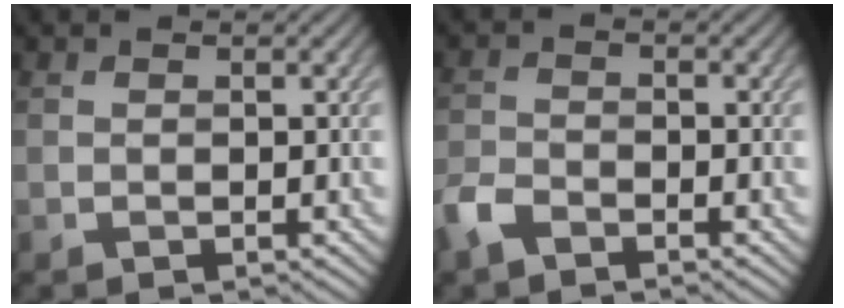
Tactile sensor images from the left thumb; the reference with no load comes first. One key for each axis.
{"total": 3.5, "fx": -2.7, "fy": 1.3, "fz": 1.8, "tx": -0.042, "ty": -0.004, "tz": -0.067}